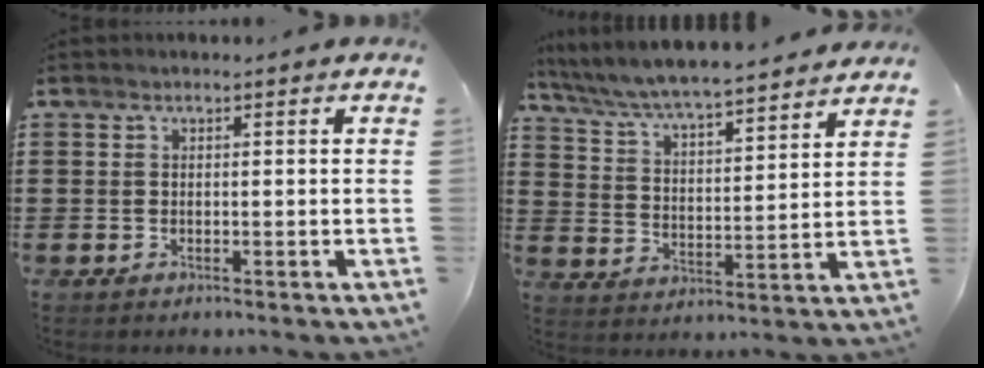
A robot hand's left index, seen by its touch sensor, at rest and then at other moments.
{"total": 6.1, "force": [5.9, 0.0, 1.6], "torque": [-0.059, -0.042, 0.098]}